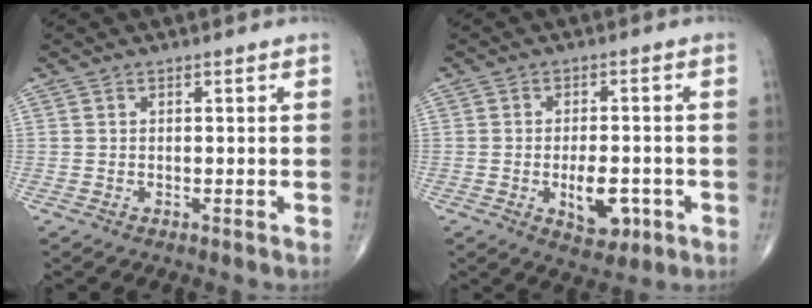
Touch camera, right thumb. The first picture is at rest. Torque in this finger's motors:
{"motor_torque": [1.06, 0.66, 1.00, -0.14, 0.17]}